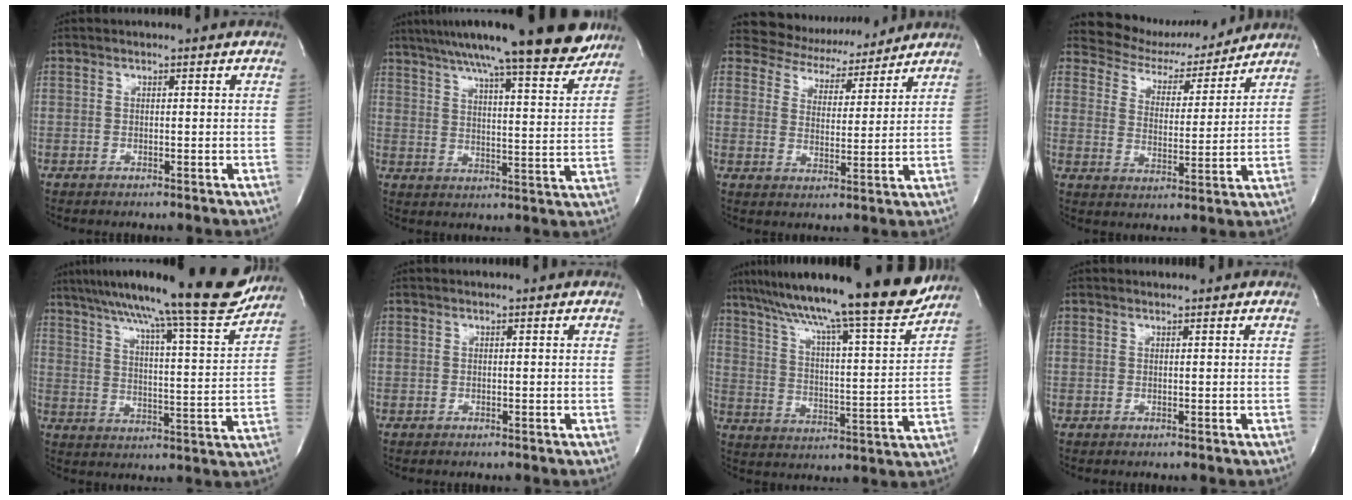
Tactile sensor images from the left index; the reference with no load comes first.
{"total": 20.5, "force": [16.8, 1.3, 11.6], "torque": [-0.177, 0.000, 0.235]}
{"total": 9.0, "force": [8.4, 3.3, 0.7], "torque": [-0.007, 0.005, 0.122]}
{"total": 10.0, "force": [9.4, 3.2, 0.8], "torque": [-0.008, -0.004, 0.144]}
{"total": 21.7, "force": [18.0, 0.5, 12.1], "torque": [-0.191, -0.016, 0.253]}
{"total": 0.0}
{"total": 23.4, "force": [19.5, 0.4, 13.0], "torque": [-0.216, -0.019, 0.288]}
{"total": 0.0}